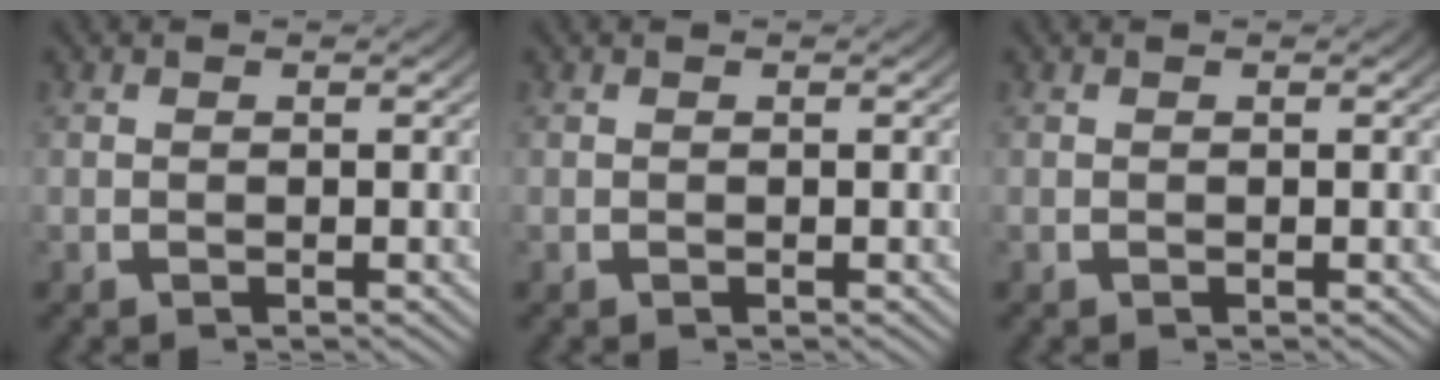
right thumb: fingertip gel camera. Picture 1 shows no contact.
{"total": 0.0}
{"total": 0.0}